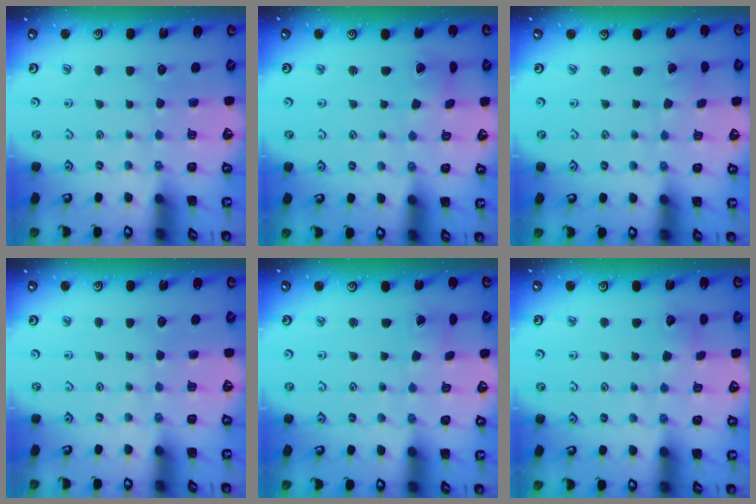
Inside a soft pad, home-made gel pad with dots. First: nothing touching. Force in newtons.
{"total": 1.6, "press": 1.5, "slide": 0.3}
{"total": 0.0}
{"total": 0.0}
{"total": 1.4, "press": 1.4, "slide": 0.3}
{"total": 6.5, "press": 6.5, "slide": 0.5}